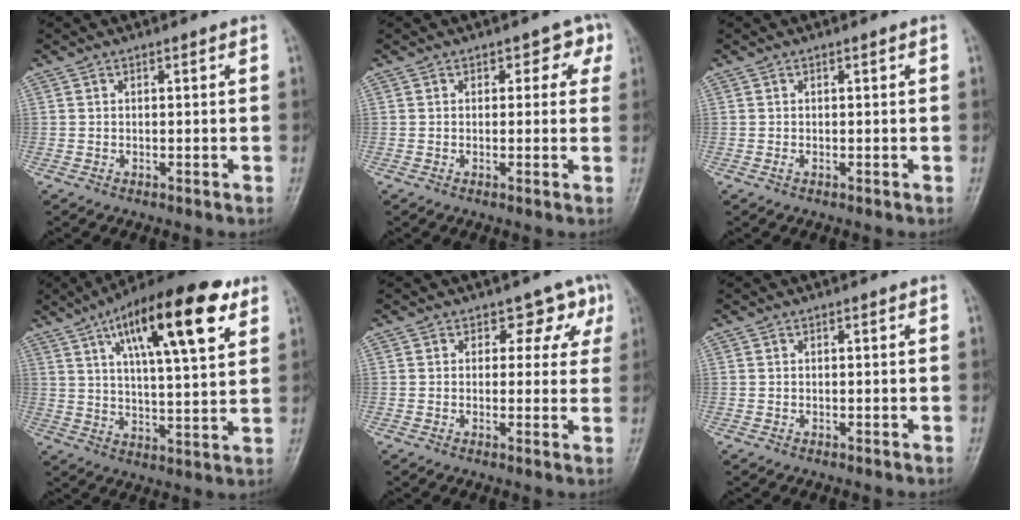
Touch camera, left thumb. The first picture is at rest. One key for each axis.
{"total": 3.3, "fx": 1.2, "fy": 2.5, "fz": 1.8, "tx": 0.016, "ty": 0.001, "tz": 0.004}
{"total": 0.6, "fx": 0.0, "fy": 0.2, "fz": 0.6, "tx": -0.008, "ty": 0.002, "tz": 0.001}
{"total": 20.5, "fx": 10.0, "fy": 6.2, "fz": 16.8, "tx": -0.245, "ty": -0.020, "tz": 0.155}
{"total": 4.6, "fx": 2.4, "fy": 3.6, "fz": 1.7, "tx": 0.018, "ty": -0.006, "tz": 0.019}
{"total": 0.0}